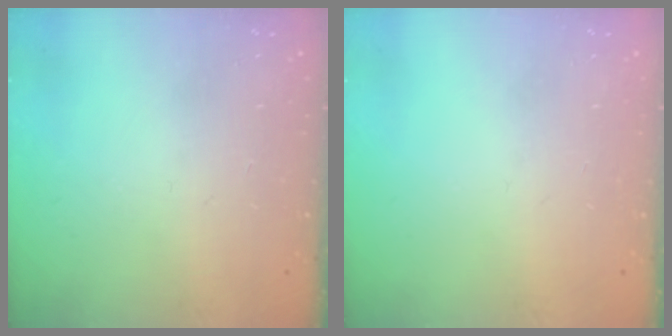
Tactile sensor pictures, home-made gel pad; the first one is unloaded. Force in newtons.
{"total": 0.0}